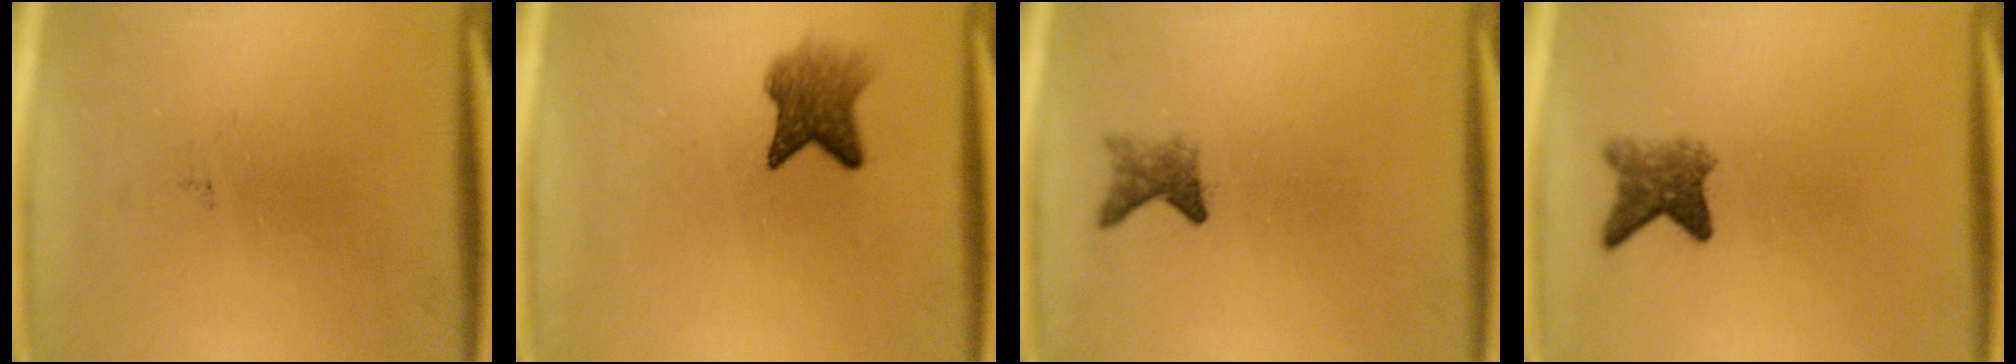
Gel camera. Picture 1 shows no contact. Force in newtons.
{"total": 4.7}
{"total": 2.1}
{"total": 3.6}